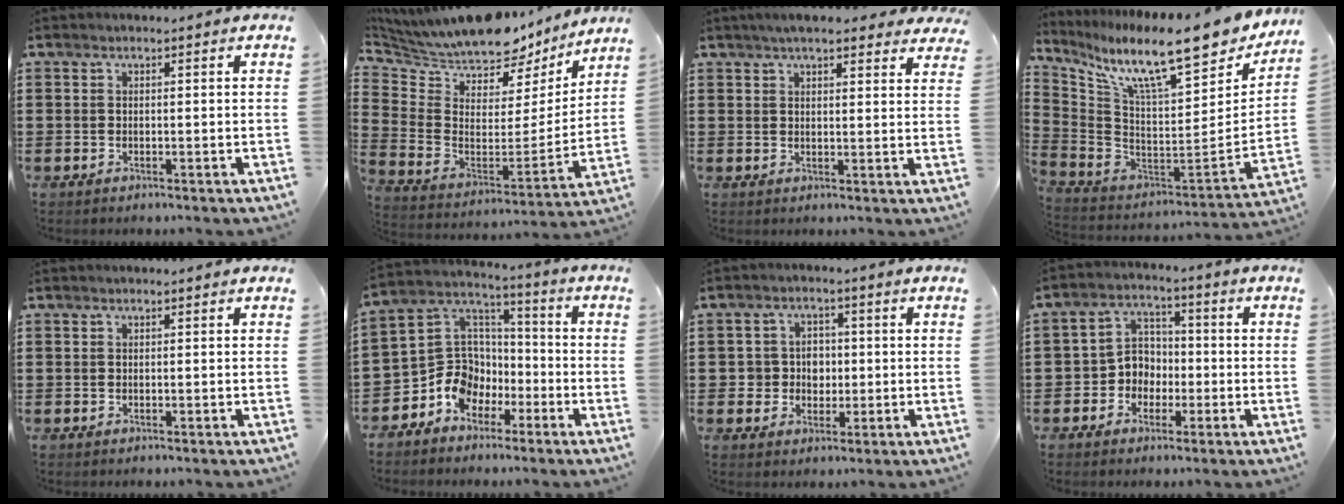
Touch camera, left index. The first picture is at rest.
{"total": 9.2, "force": [8.9, 1.8, 1.4], "torque": [-0.083, -0.070, 0.153]}
{"total": 5.0, "force": [4.4, 1.1, 2.2], "torque": [-0.045, -0.005, 0.079]}
{"total": 14.5, "force": [10.6, 2.0, 9.7], "torque": [-0.186, -0.081, 0.172]}
{"total": 0.0}
{"total": 9.3, "force": [-4.4, 7.9, 2.4], "torque": [-0.088, 0.001, -0.083]}
{"total": 3.9, "force": [0.0, 3.7, 1.3], "torque": [-0.042, 0.010, -0.004]}
{"total": 5.0, "force": [-1.5, 4.5, 1.4], "torque": [-0.042, 0.012, -0.033]}